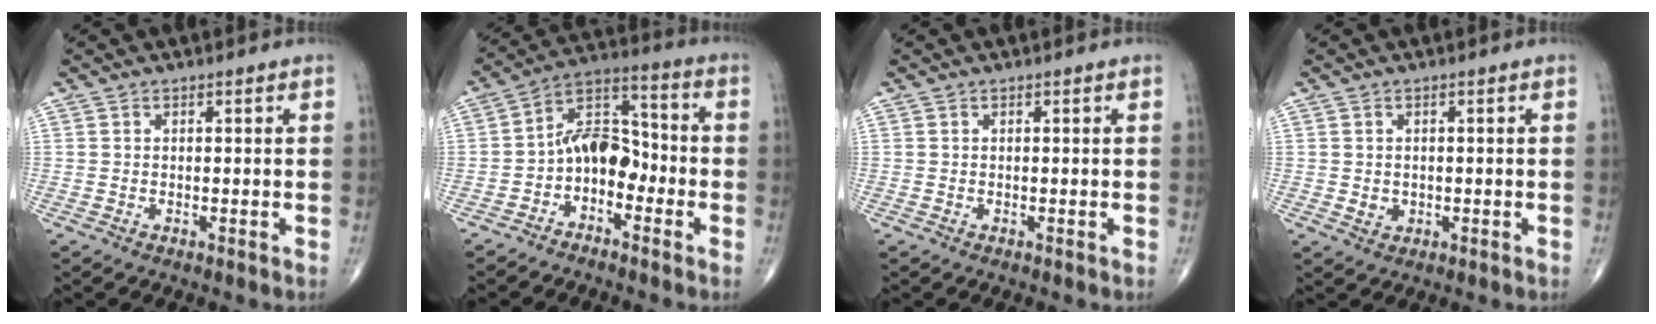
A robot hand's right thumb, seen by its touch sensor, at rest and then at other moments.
{"total": 9.7, "force": [-3.1, 6.3, 6.7], "torque": [-0.085, 0.056, -0.069]}
{"total": 0.0}
{"total": 1.9, "force": [-0.2, 1.6, 0.9], "torque": [-0.010, 0.000, 0.004]}